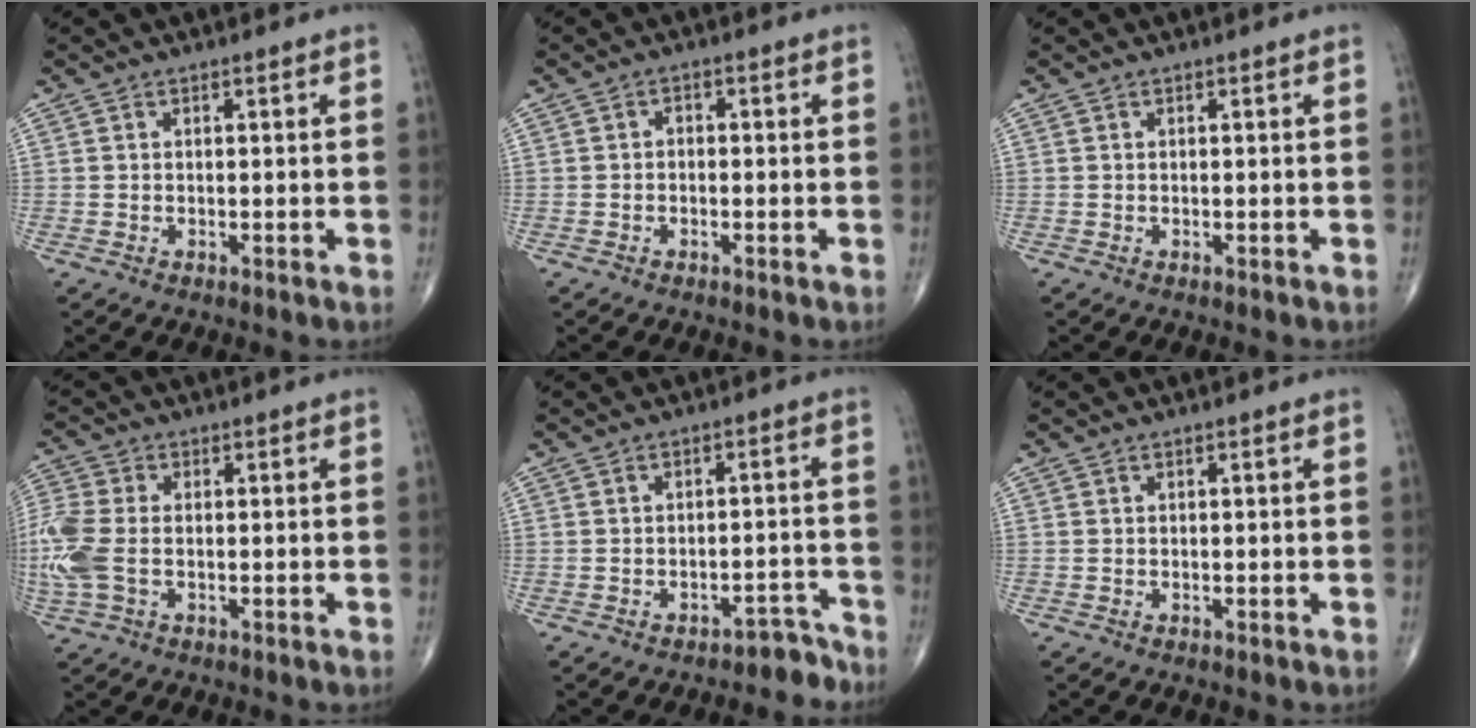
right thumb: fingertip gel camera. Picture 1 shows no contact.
{"total": 1.0, "force": [-0.5, 0.8, 0.5], "torque": [0.001, 0.005, -0.014]}
{"total": 0.0}
{"total": 10.1, "force": [-1.3, 6.2, 7.8], "torque": [-0.219, 0.009, -0.026]}
{"total": 3.9, "force": [-3.5, 1.8, 0.1], "torque": [0.014, 0.055, -0.043]}
{"total": 0.0}